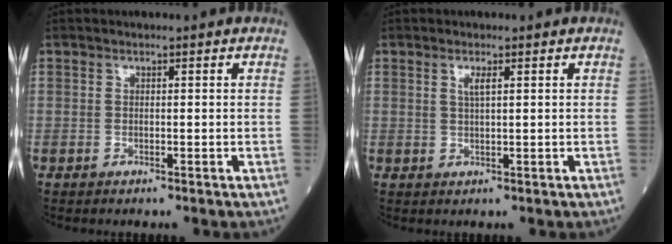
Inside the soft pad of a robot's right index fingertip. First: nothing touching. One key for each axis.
{"total": 1.7, "fx": 0.7, "fy": 0.1, "fz": 1.5, "tx": -0.034, "ty": 0.000, "tz": 0.014}